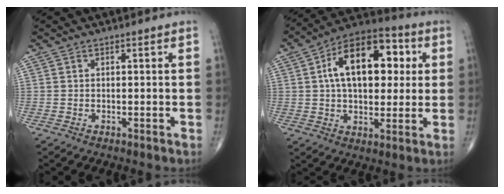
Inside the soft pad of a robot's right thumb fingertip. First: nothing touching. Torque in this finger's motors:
{"motor_torque": [0.93, 3.84, 1.17, -0.03, 0.16]}